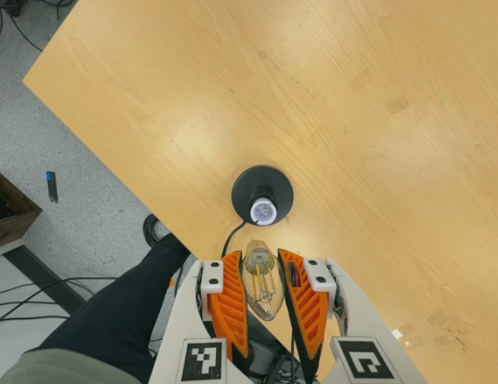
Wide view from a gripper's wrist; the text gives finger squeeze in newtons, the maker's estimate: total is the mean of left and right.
{"total": 22.1, "left": 24.7, "right": 19.4}